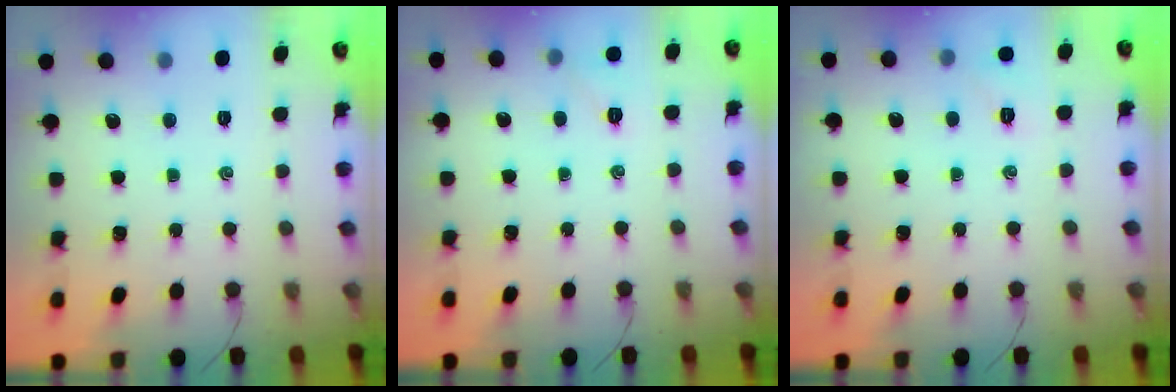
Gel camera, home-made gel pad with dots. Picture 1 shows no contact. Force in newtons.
{"total": 5.7, "press": 5.6, "slide": 1.4}
{"total": 5.2, "press": 5.0, "slide": 1.3}